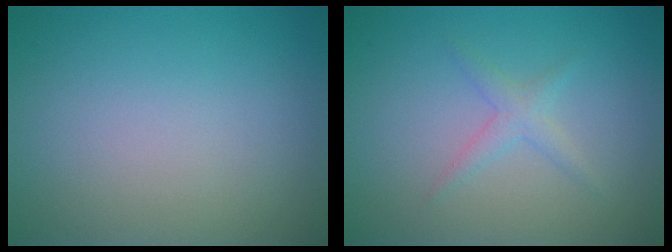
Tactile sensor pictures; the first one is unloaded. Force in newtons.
{"total": 1.4, "press": 1.4, "slide": 0.1}